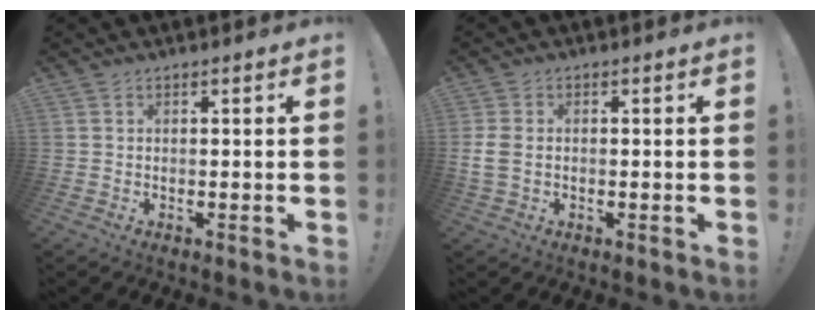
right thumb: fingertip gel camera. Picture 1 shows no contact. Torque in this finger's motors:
{"motor_torque": [-0.20, 0.04, 0.52, -0.42, 0.00]}